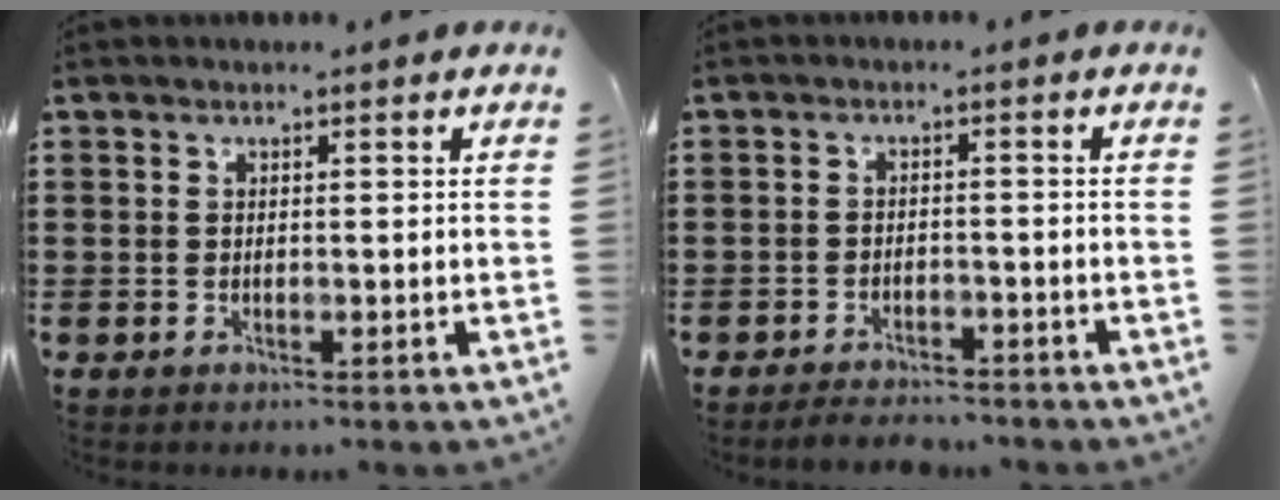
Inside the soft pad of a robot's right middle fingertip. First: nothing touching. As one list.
[{"total": 2.7, "force": [-2.7, 0.2, 0.4], "torque": [-0.013, -0.002, -0.055]}]